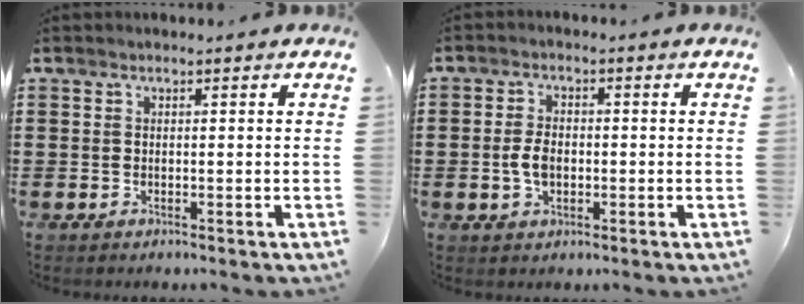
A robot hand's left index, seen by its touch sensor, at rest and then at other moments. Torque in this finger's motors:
{"motor_torque": [0.85, 0.91, 0.45, 0.08]}